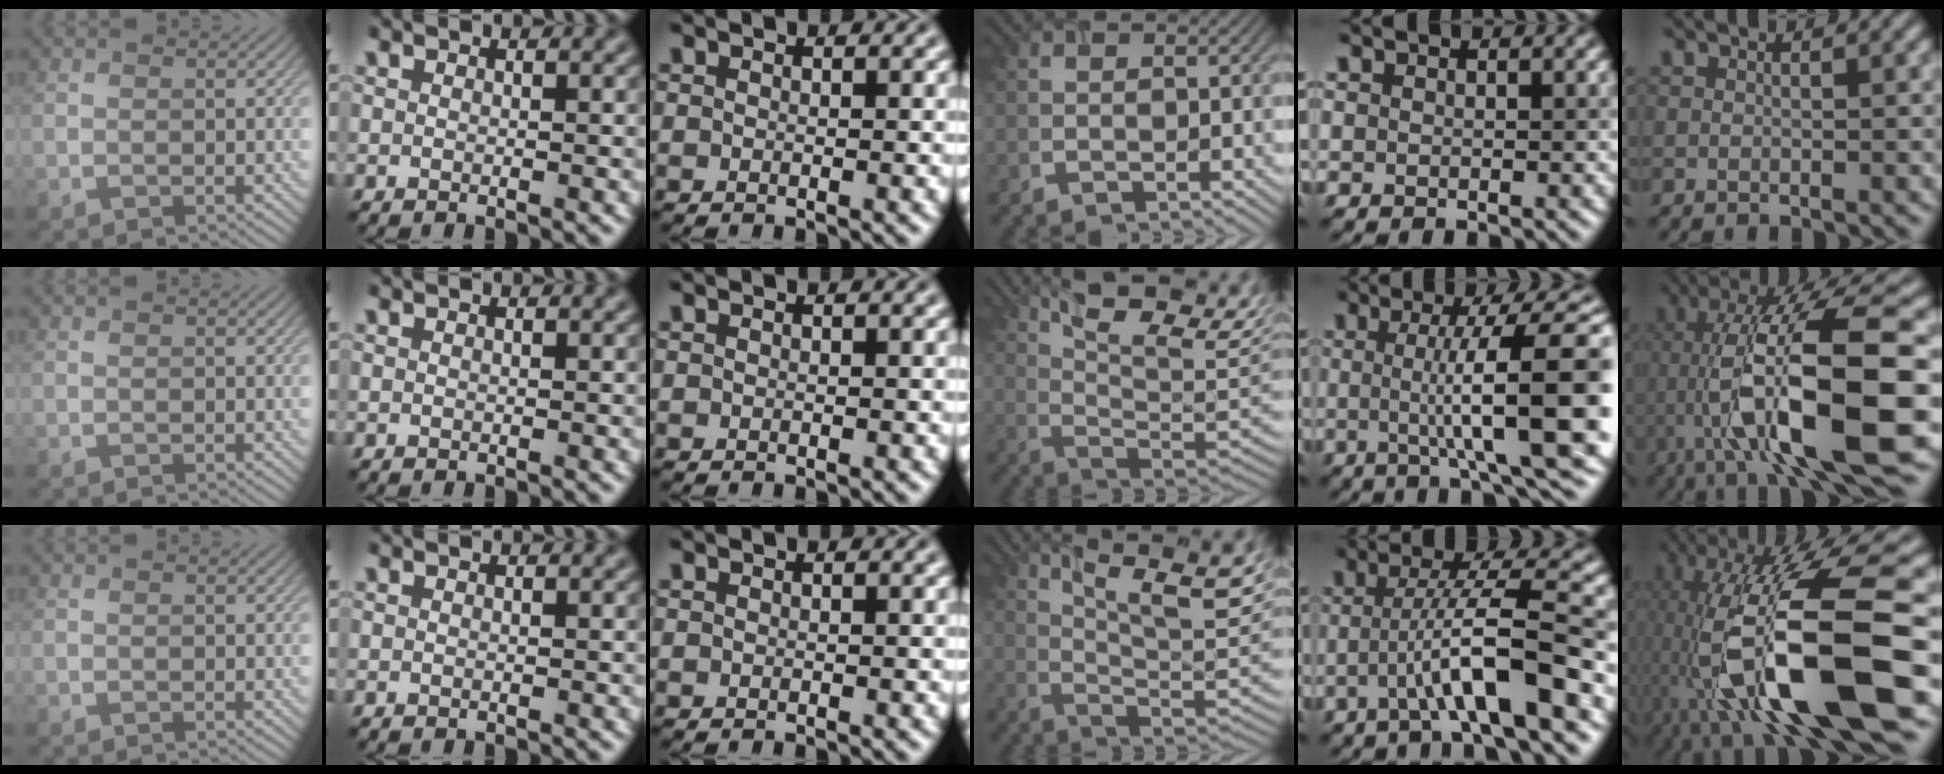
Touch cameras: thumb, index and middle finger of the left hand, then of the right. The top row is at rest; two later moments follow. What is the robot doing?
{"motion": "screw", "object": "timer"}